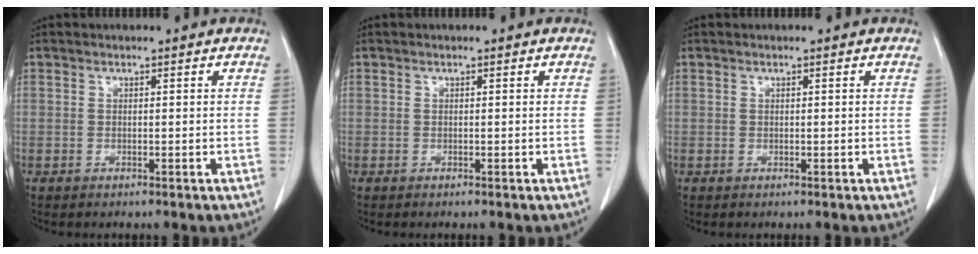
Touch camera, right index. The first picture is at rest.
{"total": 0.0}
{"total": 0.0}